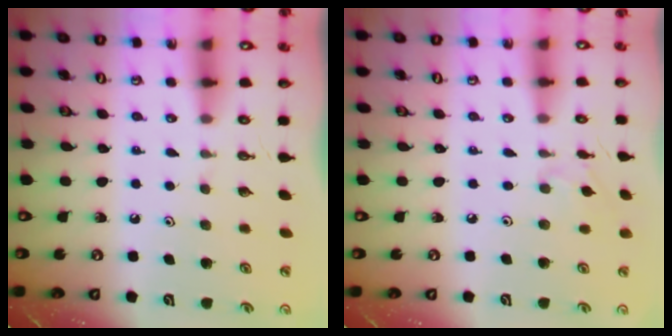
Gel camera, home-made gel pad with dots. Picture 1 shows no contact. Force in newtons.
{"total": 3.3, "press": 3.3, "slide": 0.4}